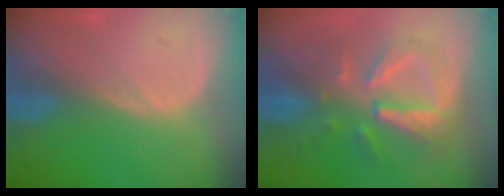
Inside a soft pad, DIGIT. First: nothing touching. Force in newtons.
{"total": 8.0, "press": 8.0, "slide": 0.1}